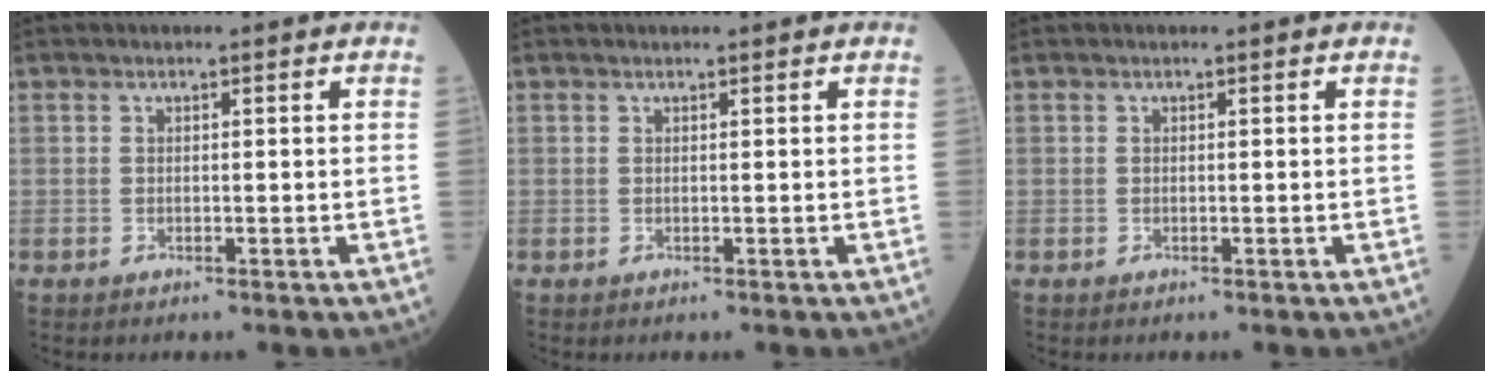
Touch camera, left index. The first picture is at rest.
{"total": 0.0}
{"total": 0.0}